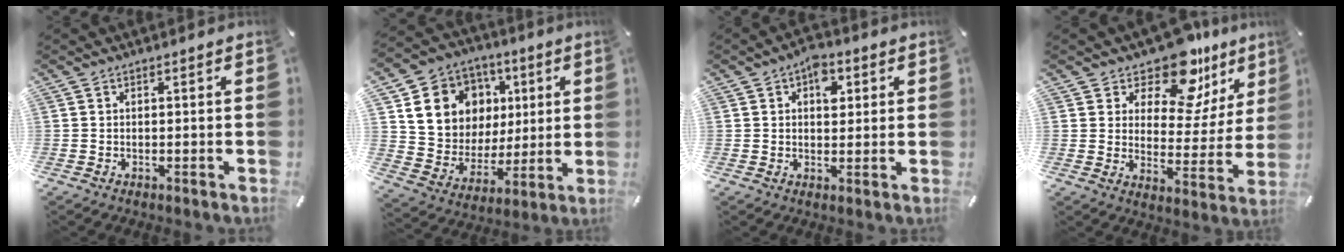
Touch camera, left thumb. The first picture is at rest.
{"total": 14.7, "force": [5.0, 13.2, 4.1], "torque": [-0.072, -0.021, 0.113]}
{"total": 5.4, "force": [2.0, 3.7, 3.4], "torque": [-0.024, -0.008, 0.027]}
{"total": 13.9, "force": [11.0, 6.6, 5.5], "torque": [-0.088, -0.090, 0.193]}